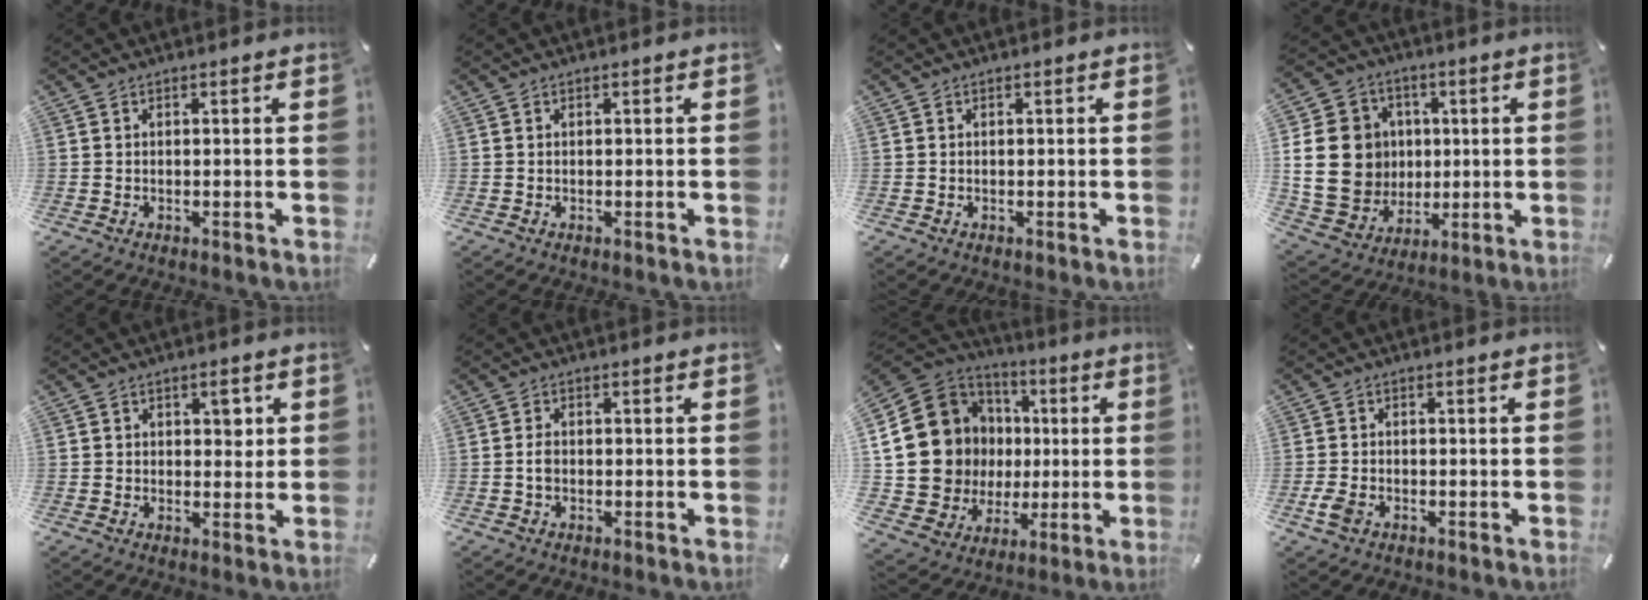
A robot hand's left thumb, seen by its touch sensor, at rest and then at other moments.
{"total": 0.0}
{"total": 0.0}
{"total": 18.2, "force": [1.8, 16.2, 8.1], "torque": [-0.168, 0.006, 0.040]}
{"total": 3.6, "force": [1.1, 2.6, 2.2], "torque": [-0.015, -0.004, 0.009]}
{"total": 2.0, "force": [-0.3, 1.2, 1.5], "torque": [-0.028, 0.002, -0.007]}
{"total": 18.4, "force": [1.5, 17.3, 6.0], "torque": [-0.114, -0.021, 0.068]}
{"total": 3.5, "force": [-1.5, 2.2, 2.3], "torque": [-0.058, 0.000, -0.030]}